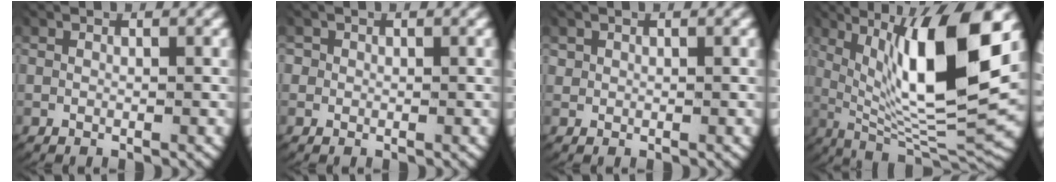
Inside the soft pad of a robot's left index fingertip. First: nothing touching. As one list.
[{"total": 1.1, "force": [0.2, 1.1, 0.2], "torque": [-0.009, -0.004, 0.003]}, {"total": 0.6, "force": [0.4, 0.4, 0.1], "torque": [-0.010, -0.004, 0.013]}, {"total": 14.4, "force": [2.3, 6.0, 12.9], "torque": [-0.210, -0.015, 0.048]}]